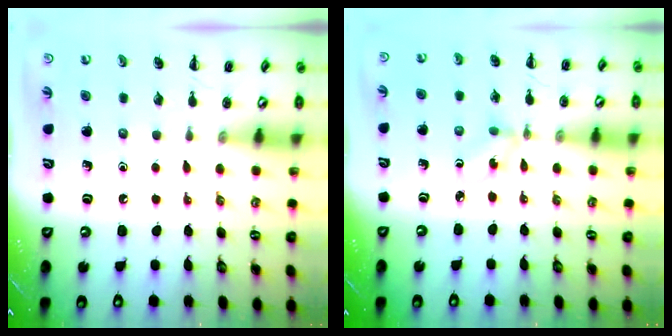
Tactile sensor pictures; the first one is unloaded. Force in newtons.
{"total": 1.7, "press": 1.6, "slide": 0.7}